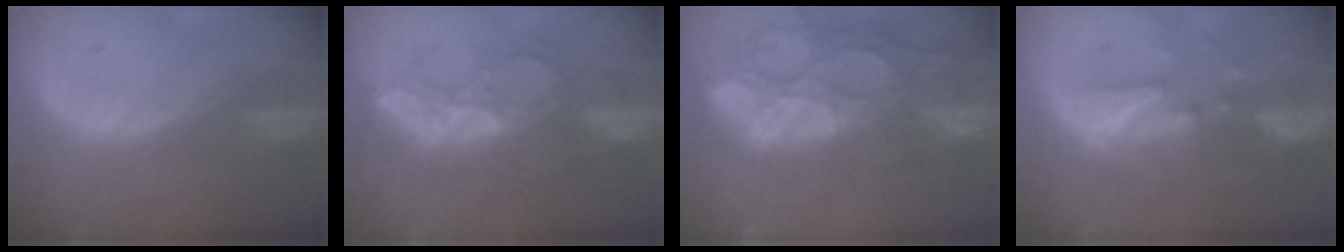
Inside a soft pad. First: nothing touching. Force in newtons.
{"total": 8.8, "press": 8.7, "slide": 1.5}
{"total": 15.8, "press": 13.1, "slide": 9.0}
{"total": 9.7, "press": 8.6, "slide": 4.4}